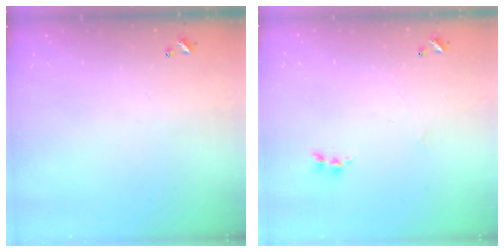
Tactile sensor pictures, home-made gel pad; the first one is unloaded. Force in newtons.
{"total": 1.7, "press": 1.6, "slide": 0.6}